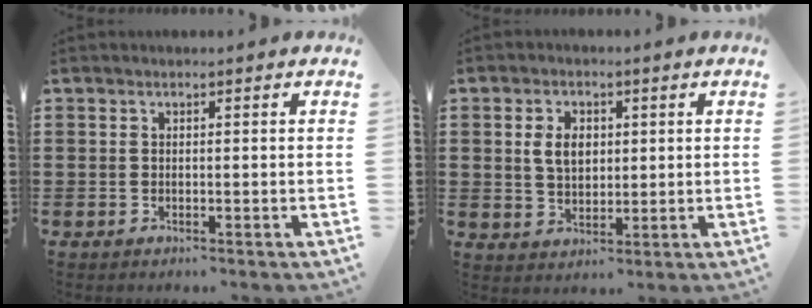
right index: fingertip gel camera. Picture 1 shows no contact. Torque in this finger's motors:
{"motor_torque": [0.26, -0.16, 0.23, 0.09]}